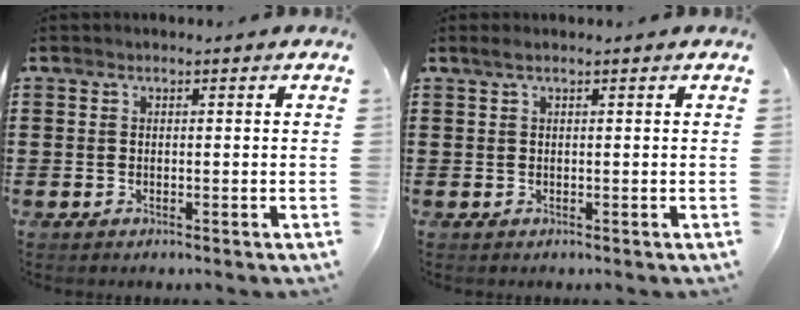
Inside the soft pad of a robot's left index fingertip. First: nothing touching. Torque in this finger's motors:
{"motor_torque": [0.07, -0.07, 0.06, 0.03]}